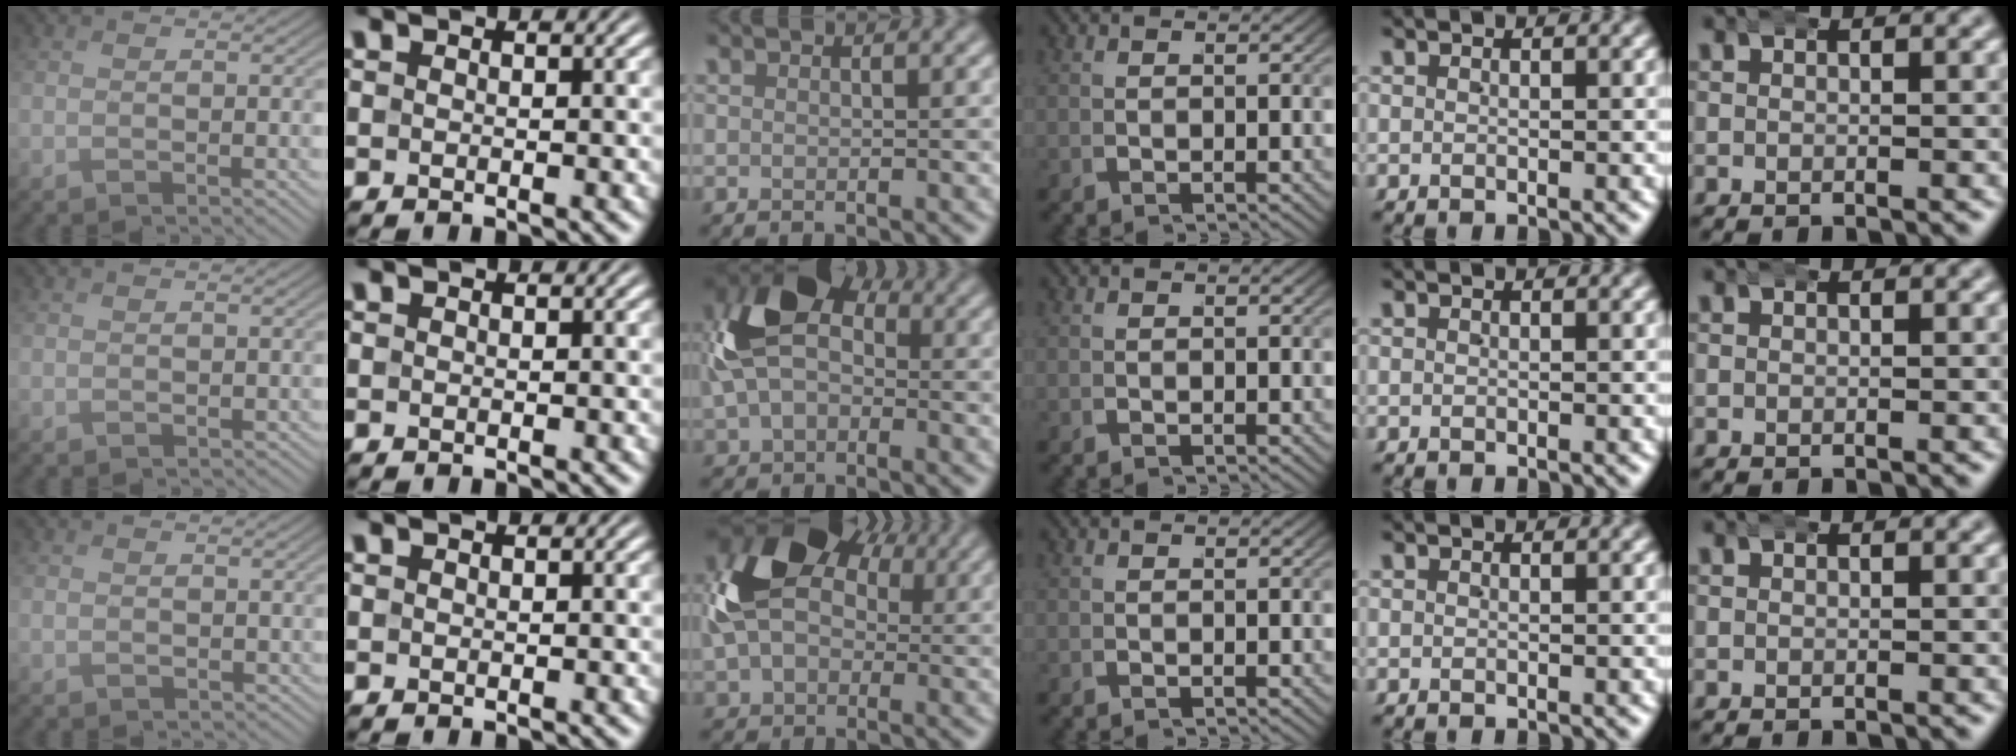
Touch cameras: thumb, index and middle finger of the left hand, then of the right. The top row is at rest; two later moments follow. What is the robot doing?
{"motion": "wrap", "object": "arm wrap"}